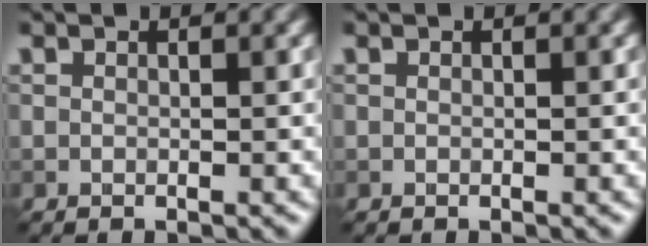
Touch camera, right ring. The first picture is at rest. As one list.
[{"total": 0.0}]